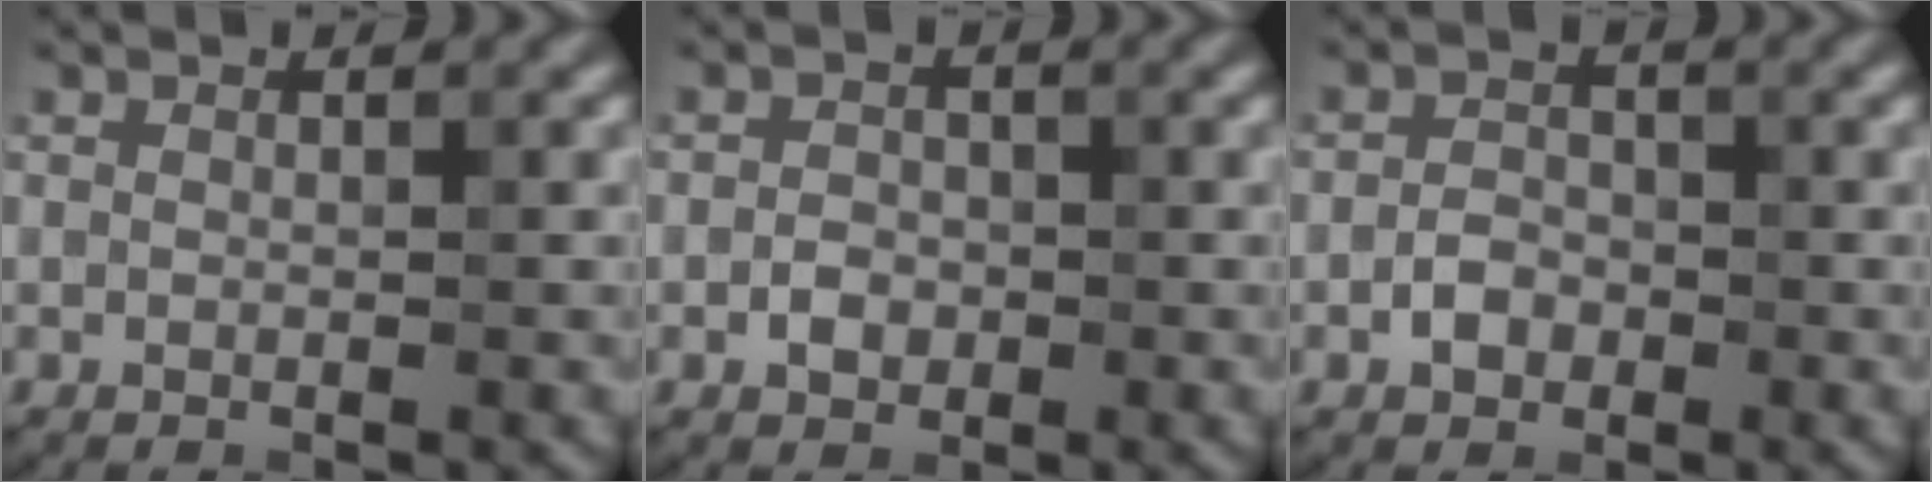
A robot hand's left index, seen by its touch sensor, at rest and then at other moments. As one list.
[{"total": 1.7, "force": [-0.6, 1.3, 0.9], "torque": [-0.011, 0.001, -0.014]}, {"total": 2.0, "force": [-0.9, 1.5, 1.0], "torque": [-0.014, 0.004, -0.020]}]